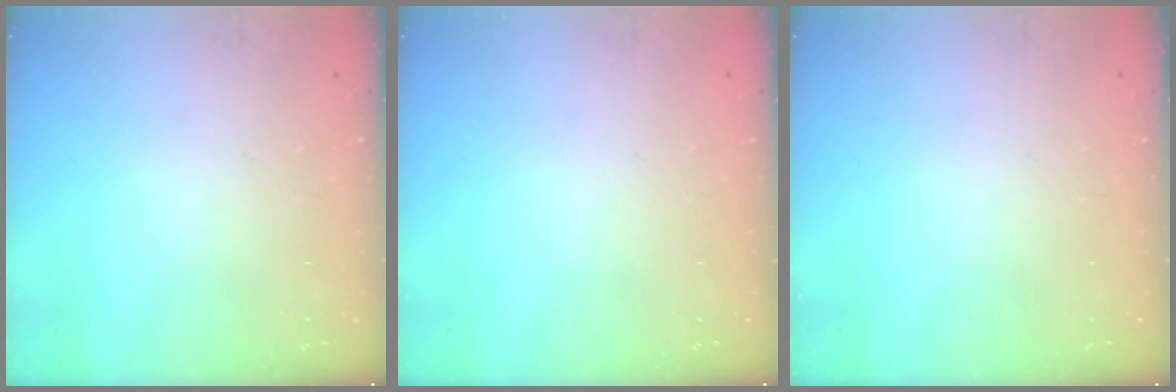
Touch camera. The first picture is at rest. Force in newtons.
{"total": 0.0}
{"total": 0.0}